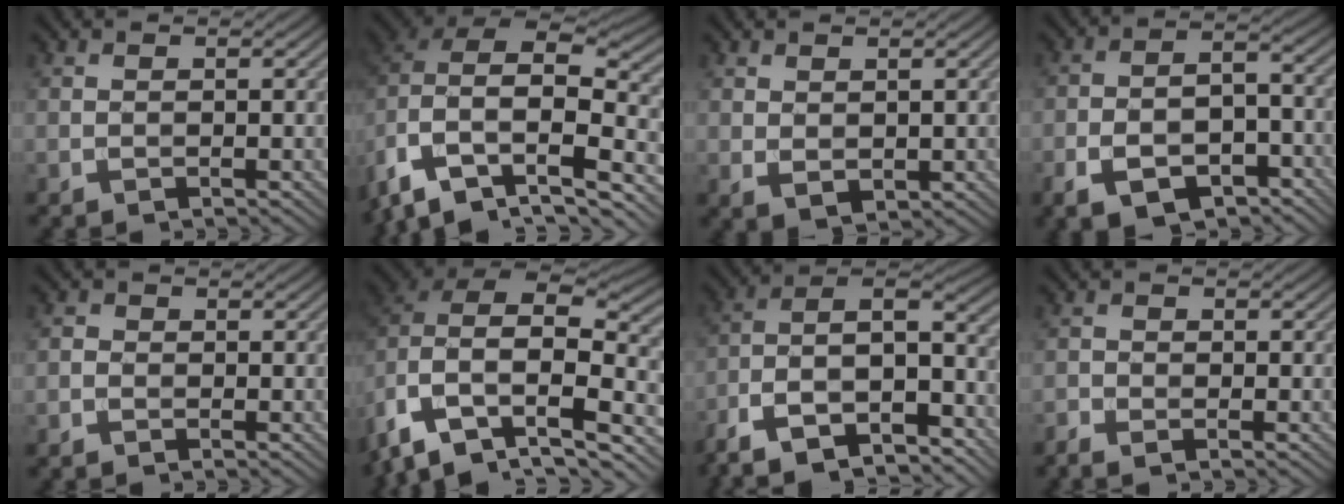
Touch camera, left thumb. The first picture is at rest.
{"total": 13.8, "force": [-6.1, 9.2, 8.2], "torque": [-0.196, -0.041, -0.083]}
{"total": 2.0, "force": [0.7, 1.3, 1.3], "torque": [-0.029, -0.008, 0.020]}
{"total": 9.9, "force": [-5.6, 5.2, 6.4], "torque": [-0.113, -0.013, -0.092]}
{"total": 1.3, "force": [-0.7, 0.9, 0.4], "torque": [-0.006, 0.001, -0.018]}
{"total": 14.0, "force": [-5.9, 9.6, 8.3], "torque": [-0.200, -0.040, -0.078]}
{"total": 15.6, "force": [-9.4, 6.6, 10.6], "torque": [-0.213, -0.029, -0.152]}
{"total": 1.9, "force": [-1.4, 0.8, 1.1], "torque": [-0.024, -0.003, -0.032]}